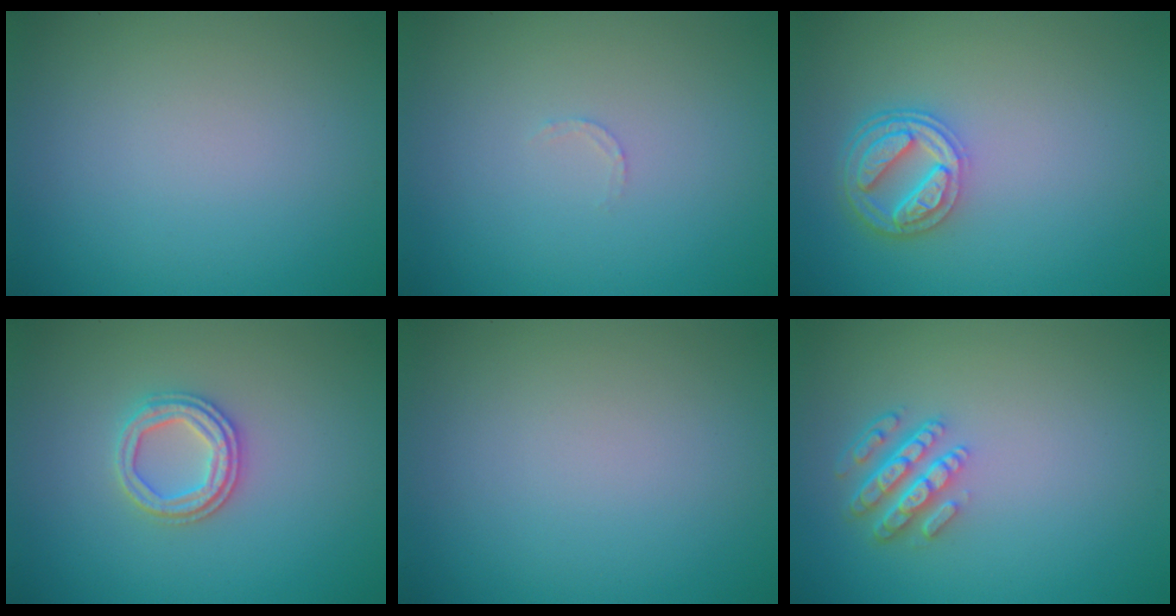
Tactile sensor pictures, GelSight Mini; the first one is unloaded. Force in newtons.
{"total": 0.7, "press": 0.6, "slide": 0.3}
{"total": 4.5, "press": 3.5, "slide": 2.8}
{"total": 2.8, "press": 2.6, "slide": 1.0}
{"total": 0.0}
{"total": 4.3, "press": 3.2, "slide": 2.8}